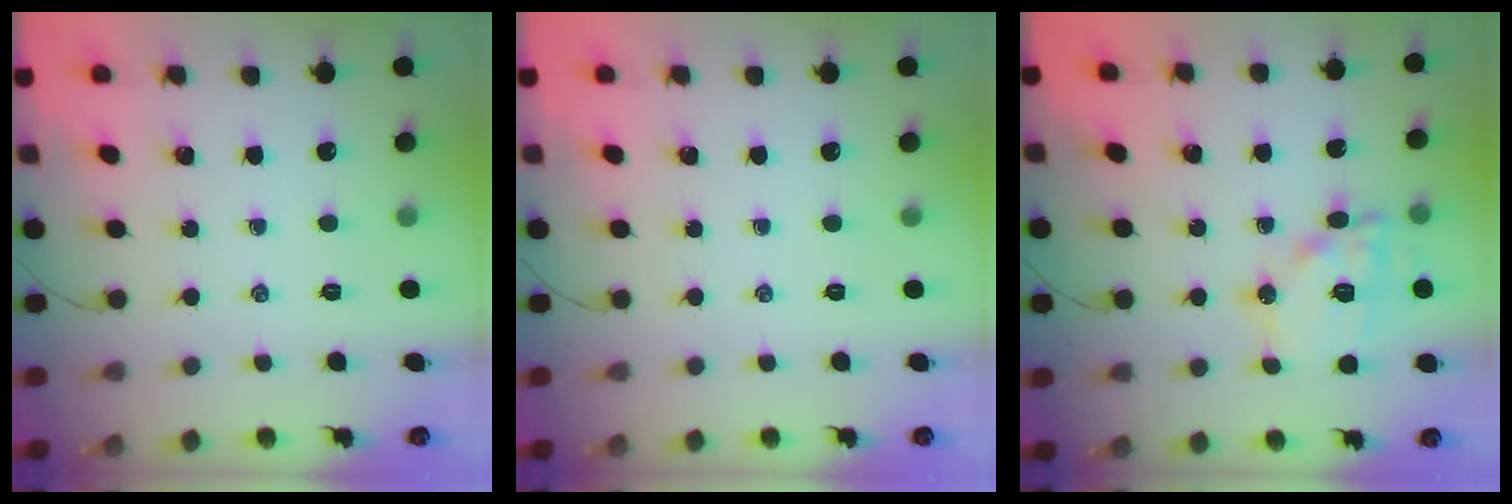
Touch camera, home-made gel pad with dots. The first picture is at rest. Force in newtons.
{"total": 0.0}
{"total": 14.7, "press": 14.6, "slide": 1.8}